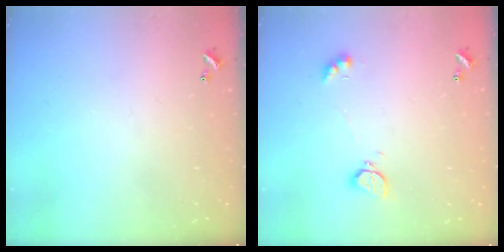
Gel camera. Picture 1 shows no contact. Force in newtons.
{"total": 2.1, "press": 2.1, "slide": 0.5}